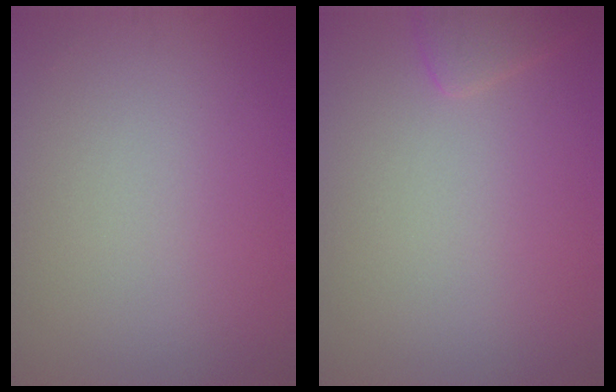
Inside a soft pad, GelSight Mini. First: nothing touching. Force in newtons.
{"total": 1.5, "press": 1.5, "slide": 0.1}